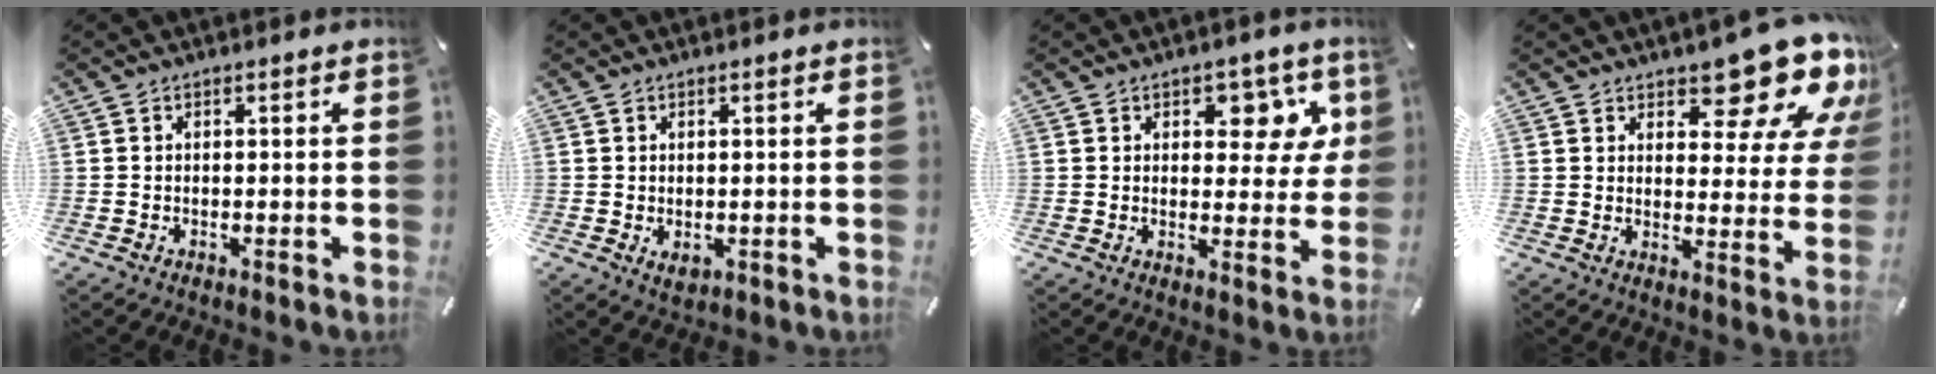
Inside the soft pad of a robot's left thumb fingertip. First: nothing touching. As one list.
[{"total": 1.6, "force": [-0.3, 1.3, 1.0], "torque": [-0.017, 0.003, -0.005]}, {"total": 8.4, "force": [4.0, 5.2, 5.3], "torque": [-0.054, -0.018, 0.062]}, {"total": 14.1, "force": [10.8, 5.7, 7.0], "torque": [-0.078, -0.089, 0.181]}]